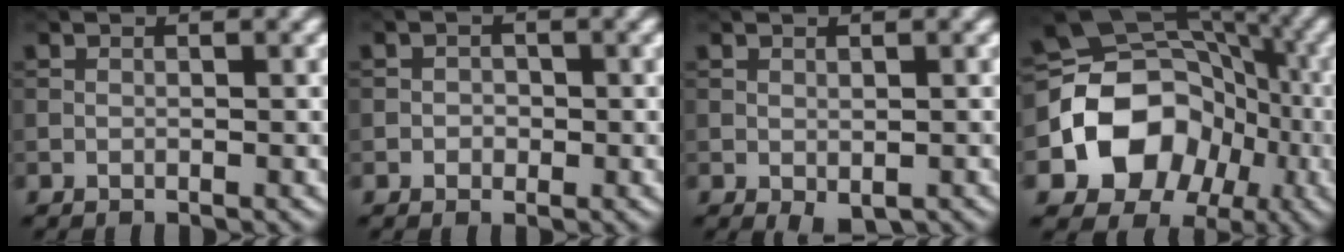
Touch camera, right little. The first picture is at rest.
{"total": 1.1, "force": [-0.3, 1.0, 0.3], "torque": [0.004, -0.003, -0.011]}
{"total": 1.4, "force": [-0.6, 0.7, 1.1], "torque": [-0.019, -0.010, -0.005]}
{"total": 10.4, "force": [-3.1, 8.4, 5.2], "torque": [-0.073, 0.000, -0.062]}